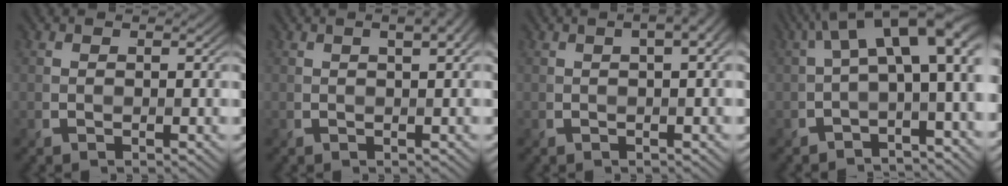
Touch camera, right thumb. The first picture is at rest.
{"total": 3.5, "force": [1.6, 1.0, 2.9], "torque": [-0.039, 0.008, 0.012]}
{"total": 3.8, "force": [1.4, 1.2, 3.3], "torque": [-0.049, 0.012, 0.010]}
{"total": 10.5, "force": [1.3, 4.4, 9.5], "torque": [-0.146, 0.012, 0.019]}